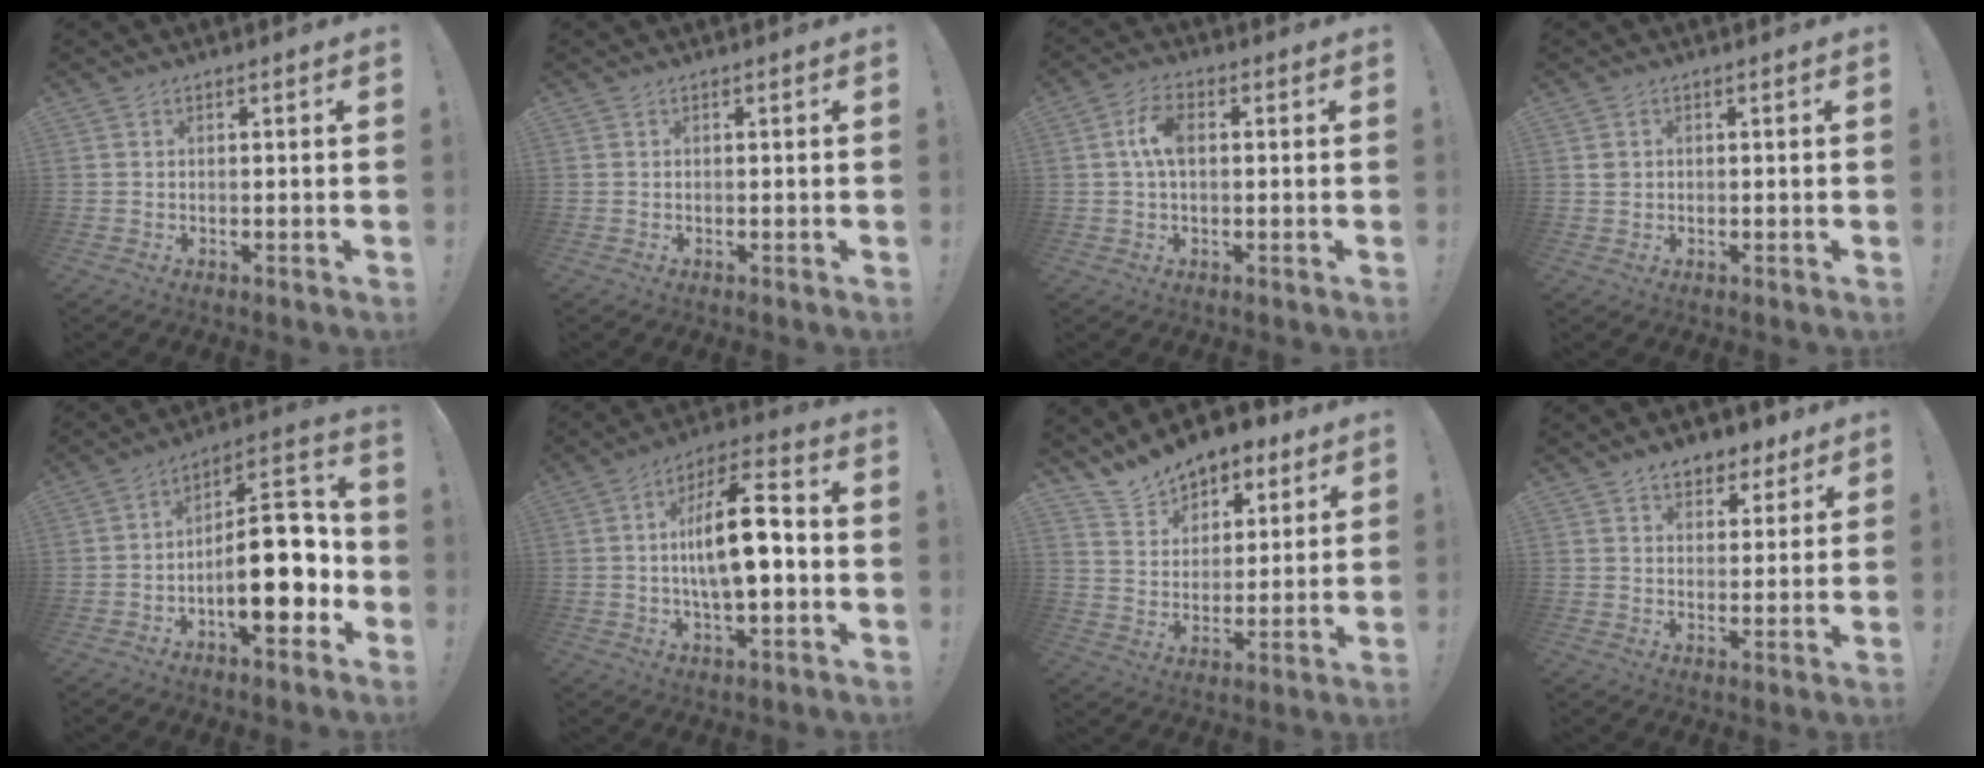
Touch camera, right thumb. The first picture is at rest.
{"total": 0.0}
{"total": 6.6, "force": [0.9, 3.6, 5.5], "torque": [-0.108, 0.011, 0.015]}
{"total": 1.6, "force": [0.4, 1.5, 0.6], "torque": [-0.005, 0.005, 0.005]}
{"total": 19.3, "force": [-4.4, 8.0, 17.0], "torque": [-0.256, 0.030, -0.062]}
{"total": 14.9, "force": [-1.3, 5.4, 13.8], "torque": [-0.235, 0.010, -0.027]}
{"total": 11.9, "force": [10.1, 5.8, 2.5], "torque": [-0.056, -0.077, 0.189]}
{"total": 7.6, "force": [5.5, 4.5, 2.6], "torque": [-0.032, -0.033, 0.101]}